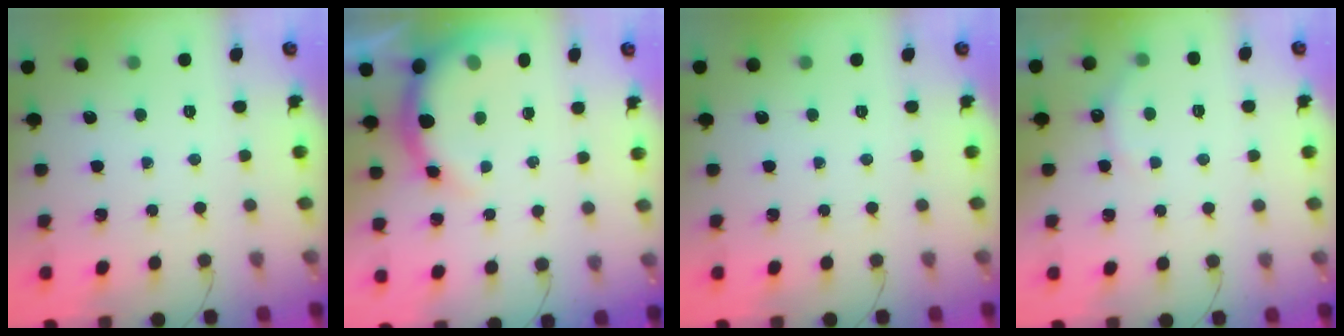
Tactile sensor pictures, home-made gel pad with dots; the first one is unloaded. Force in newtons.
{"total": 7.8, "press": 7.7, "slide": 1.3}
{"total": 0.0}
{"total": 5.3, "press": 5.2, "slide": 1.1}